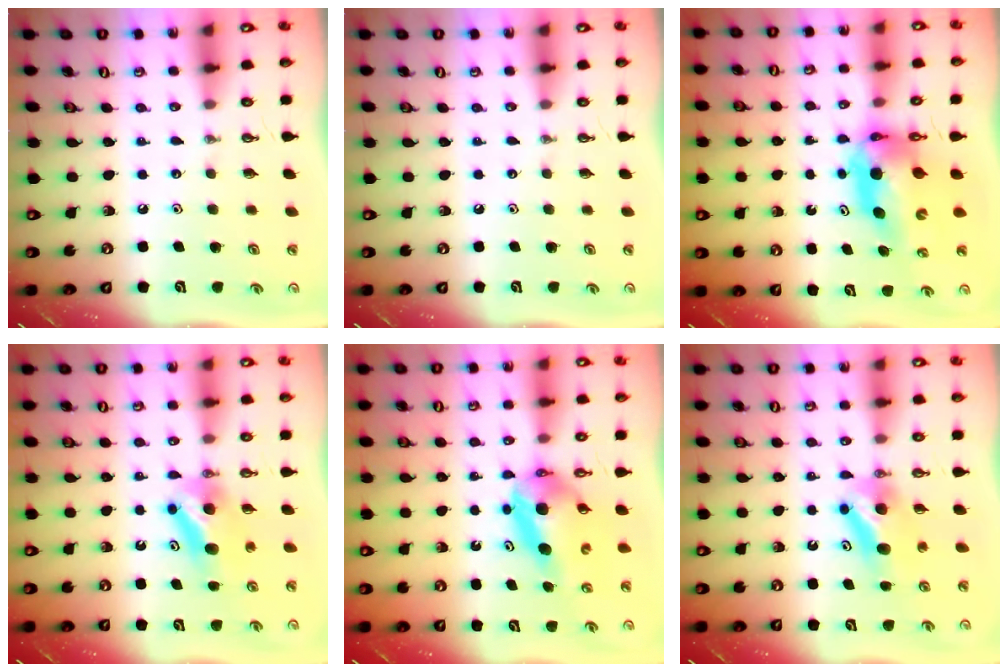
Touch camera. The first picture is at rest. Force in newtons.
{"total": 0.0}
{"total": 9.9, "press": 9.9, "slide": 1.1}
{"total": 7.2, "press": 7.1, "slide": 1.4}
{"total": 6.9, "press": 6.9, "slide": 0.6}
{"total": 7.2, "press": 7.1, "slide": 1.4}